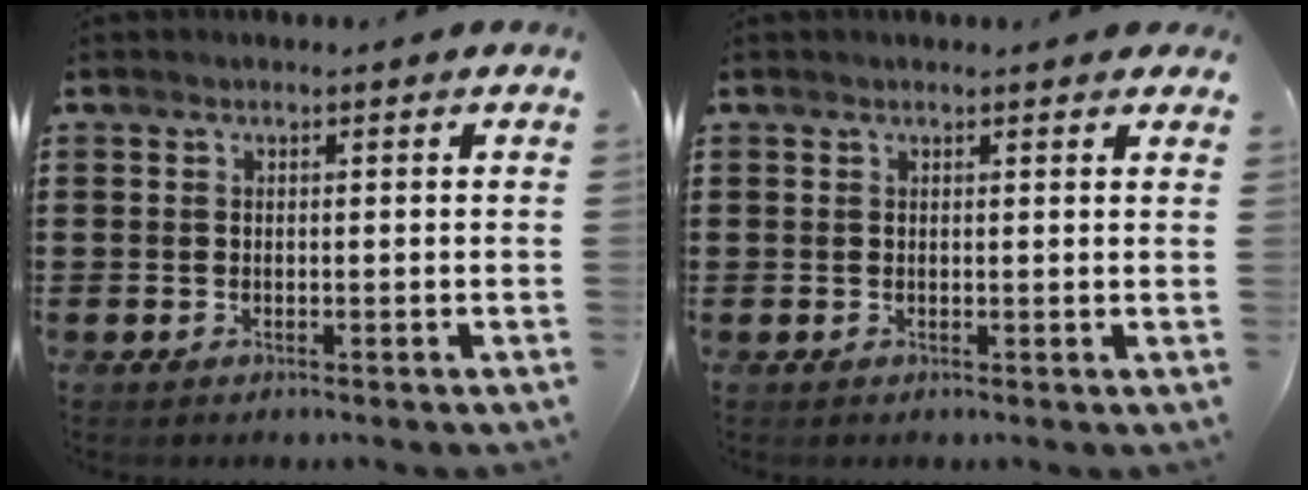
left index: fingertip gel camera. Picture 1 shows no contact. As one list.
[{"total": 1.0, "force": [0.9, 0.0, 0.4], "torque": [-0.010, 0.001, 0.017]}]